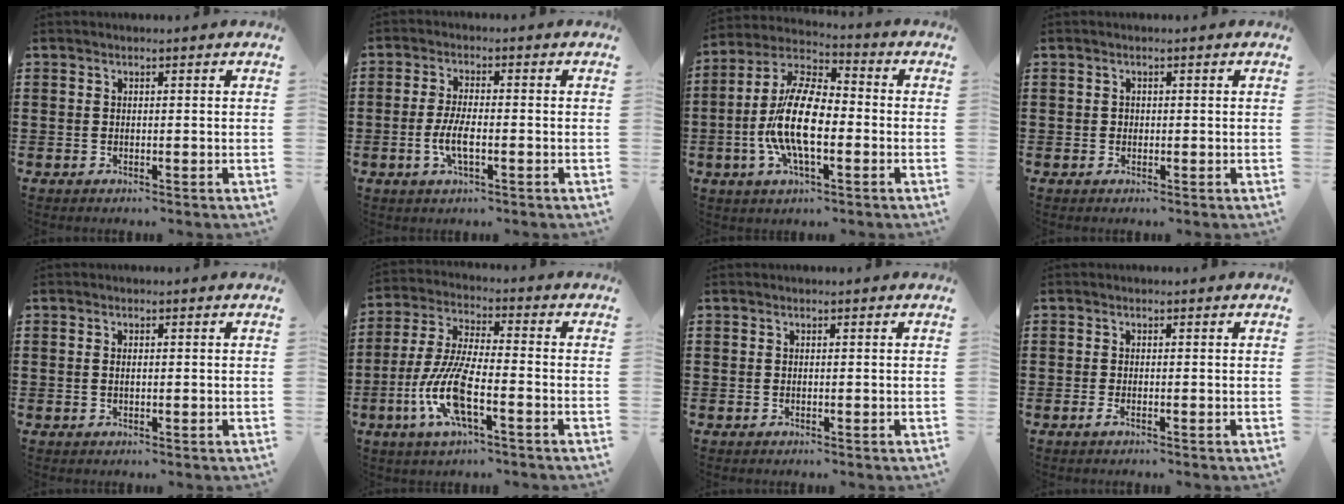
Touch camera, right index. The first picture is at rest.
{"total": 5.6, "force": [-1.7, 1.5, 5.1], "torque": [-0.114, -0.008, -0.038]}
{"total": 12.9, "force": [-2.7, 5.1, 11.5], "torque": [-0.263, -0.009, -0.057]}
{"total": 0.6, "force": [0.1, 0.6, 0.2], "torque": [-0.005, 0.003, 0.001]}
{"total": 1.0, "force": [0.0, 0.4, 0.9], "torque": [-0.019, 0.001, 0.000]}
{"total": 10.2, "force": [-4.2, 2.4, 8.9], "torque": [-0.208, -0.015, -0.083]}
{"total": 0.0}
{"total": 0.9, "force": [-0.4, 0.0, 0.8], "torque": [-0.014, -0.006, -0.006]}